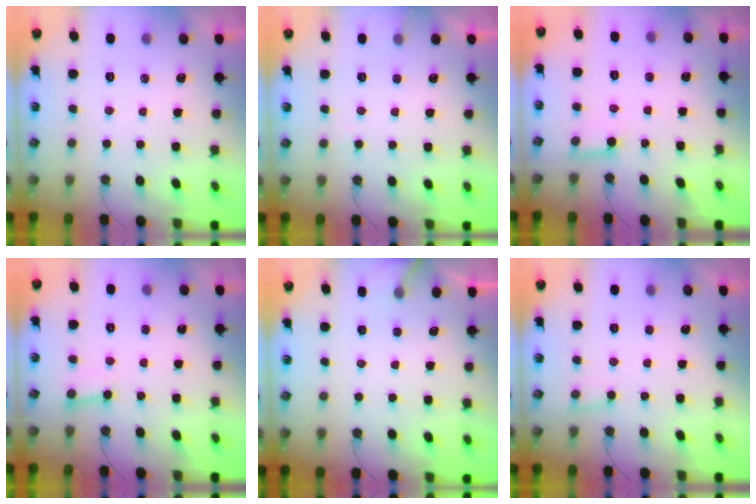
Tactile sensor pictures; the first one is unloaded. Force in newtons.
{"total": 5.6, "press": 5.6, "slide": 0.4}
{"total": 3.5, "press": 3.5, "slide": 0.5}
{"total": 2.3, "press": 2.3, "slide": 0.2}
{"total": 3.5, "press": 3.5, "slide": 0.4}
{"total": 4.3, "press": 4.3, "slide": 0.4}